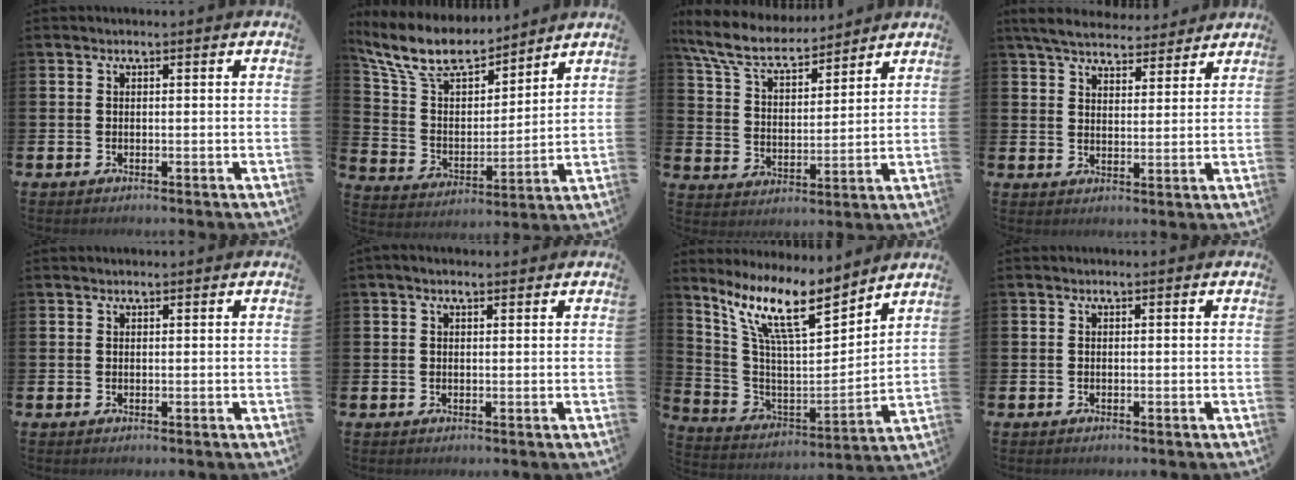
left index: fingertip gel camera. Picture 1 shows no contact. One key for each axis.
{"total": 10.7, "fx": 9.5, "fy": 3.3, "fz": 3.7, "tx": -0.125, "ty": -0.053, "tz": 0.171}
{"total": 8.2, "fx": 7.4, "fy": 2.1, "fz": 2.9, "tx": -0.092, "ty": -0.040, "tz": 0.133}
{"total": 5.8, "fx": 5.5, "fy": 1.4, "fz": 1.2, "tx": -0.043, "ty": -0.024, "tz": 0.099}
{"total": 0.7, "fx": 0.7, "fy": 0.1, "fz": 0.0, "tx": 0.007, "ty": -0.002, "tz": 0.011}
{"total": 1.3, "fx": 0.9, "fy": 0.4, "fz": 0.7, "tx": -0.015, "ty": 0.004, "tz": 0.016}
{"total": 12.3, "fx": 9.5, "fy": 3.0, "fz": 7.2, "tx": -0.172, "ty": -0.054, "tz": 0.164}
{"total": 0.0}